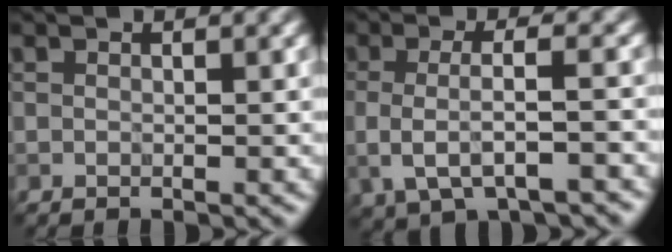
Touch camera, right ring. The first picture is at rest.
{"total": 5.0, "force": [-0.8, 1.9, 4.5], "torque": [-0.089, -0.006, -0.011]}